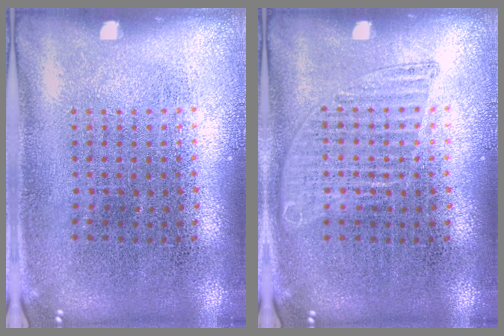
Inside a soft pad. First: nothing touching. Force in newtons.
{"total": 1.4, "press": 1.4, "slide": 0.1}